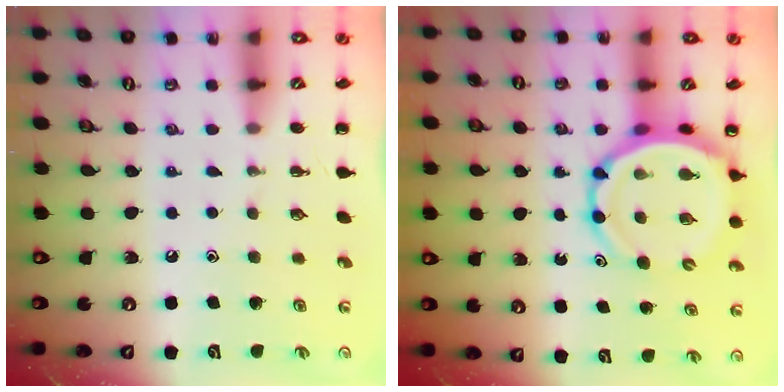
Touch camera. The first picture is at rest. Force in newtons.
{"total": 8.9, "press": 8.4, "slide": 2.9}